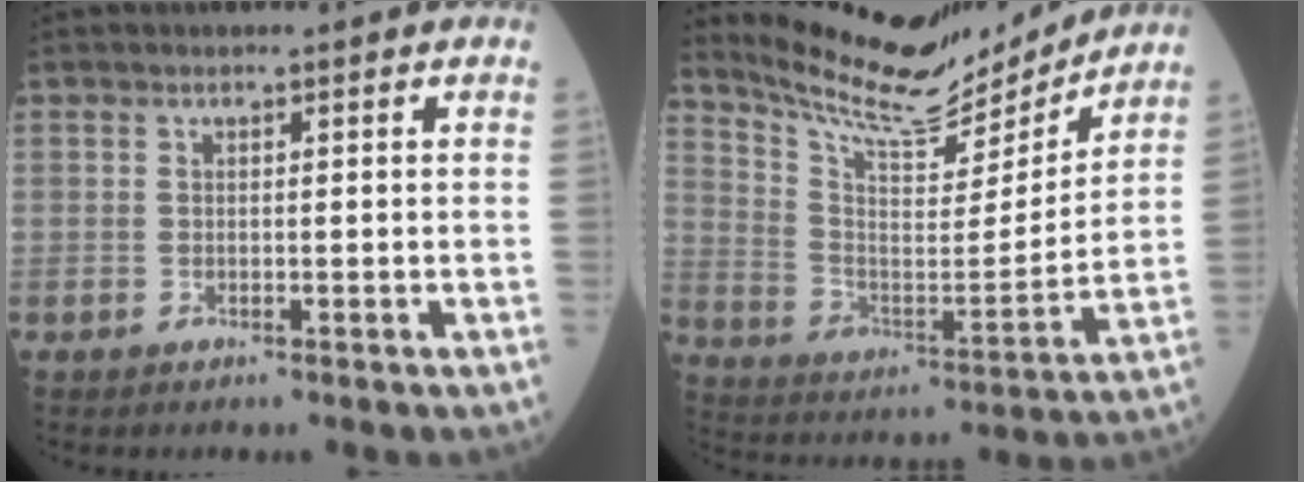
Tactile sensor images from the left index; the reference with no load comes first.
{"total": 15.7, "force": [15.1, 2.2, 3.6], "torque": [-0.084, -0.017, 0.251]}